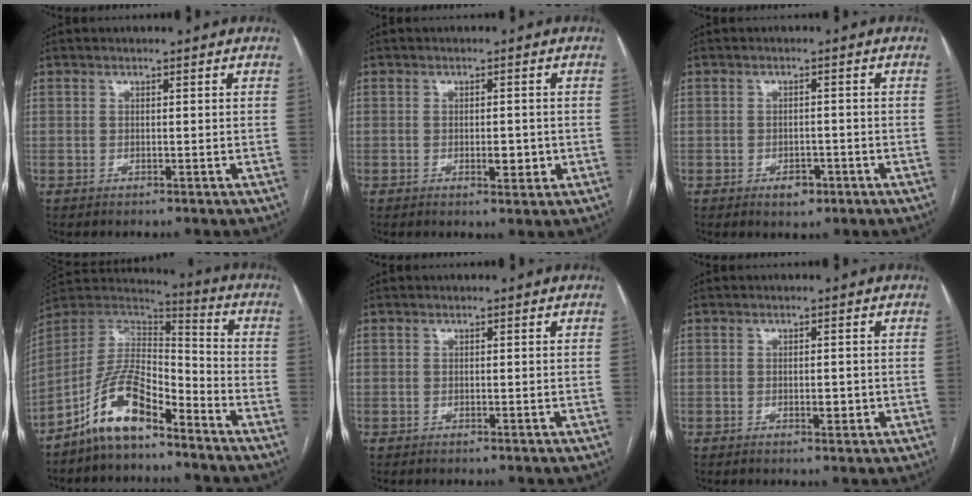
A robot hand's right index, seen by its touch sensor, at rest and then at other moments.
{"total": 2.4, "force": [-0.5, 1.1, 2.1], "torque": [-0.031, 0.000, -0.004]}
{"total": 3.0, "force": [-1.7, 1.7, 1.8], "torque": [-0.022, 0.004, -0.016]}
{"total": 12.0, "force": [-8.1, 4.1, 7.8], "torque": [-0.159, 0.025, -0.155]}
{"total": 0.0}
{"total": 1.5, "force": [-0.3, 0.7, 1.2], "torque": [-0.018, 0.000, -0.001]}